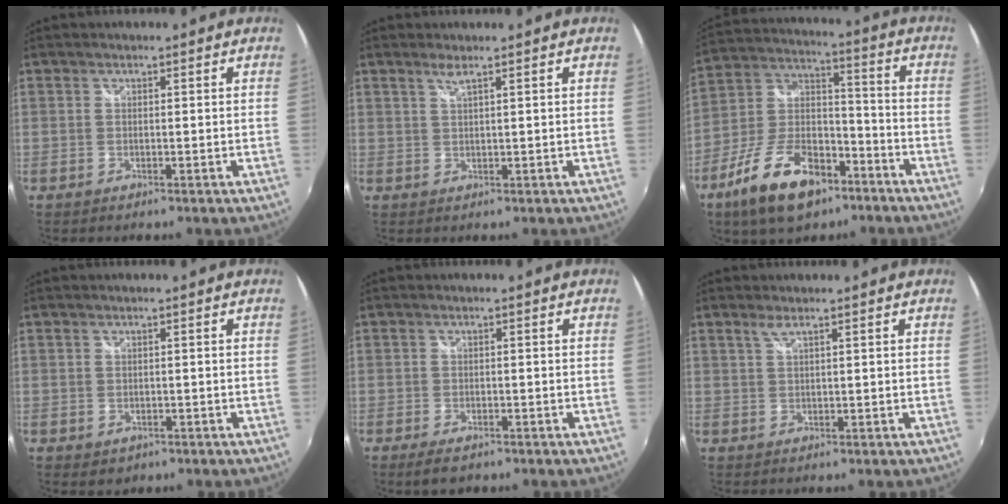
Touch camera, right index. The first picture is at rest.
{"total": 1.4, "force": [1.0, -0.2, 1.0], "torque": [-0.018, 0.000, 0.018]}
{"total": 18.0, "force": [-10.8, 8.6, 11.6], "torque": [-0.236, 0.004, -0.184]}
{"total": 2.4, "force": [-1.0, 2.0, 1.0], "torque": [-0.023, -0.006, -0.010]}
{"total": 4.0, "force": [-2.9, 1.7, 2.2], "torque": [-0.054, -0.013, -0.050]}
{"total": 1.2, "force": [0.8, -0.1, 0.9], "torque": [-0.016, 0.001, 0.015]}